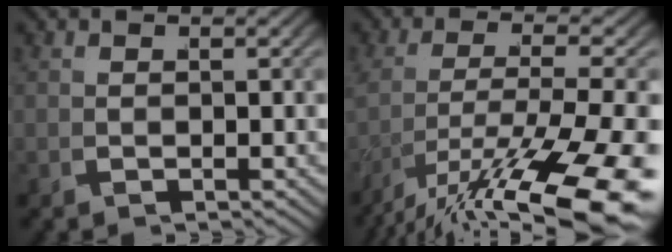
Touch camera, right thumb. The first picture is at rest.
{"total": 10.9, "force": [-3.5, 4.5, 9.3], "torque": [-0.173, -0.043, -0.027]}